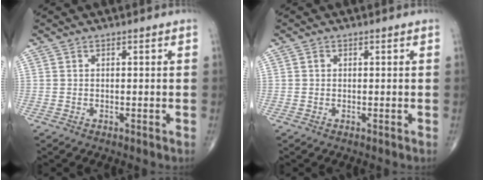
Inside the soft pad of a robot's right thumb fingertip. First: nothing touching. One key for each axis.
{"total": 0.6, "fx": 0.1, "fy": 0.5, "fz": 0.2, "tx": 0.000, "ty": 0.001, "tz": 0.001}